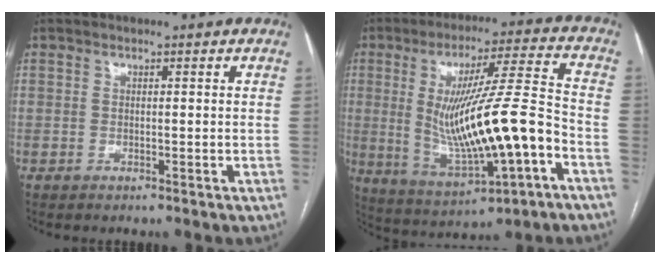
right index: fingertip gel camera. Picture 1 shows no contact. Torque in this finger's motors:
{"motor_torque": [2.14, 0.00, 1.05, 0.21]}